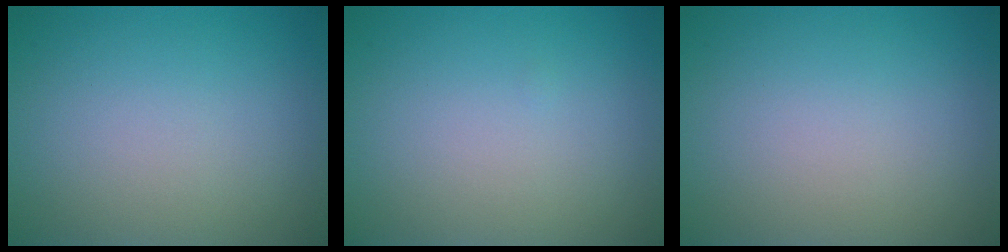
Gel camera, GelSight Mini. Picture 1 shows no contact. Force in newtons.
{"total": 0.0}
{"total": 0.0}